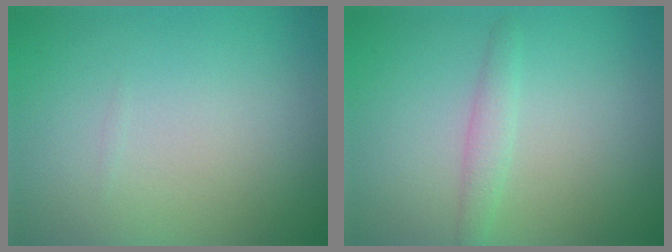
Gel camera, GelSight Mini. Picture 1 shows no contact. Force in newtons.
{"total": 1.5, "press": 1.5, "slide": 0.0}